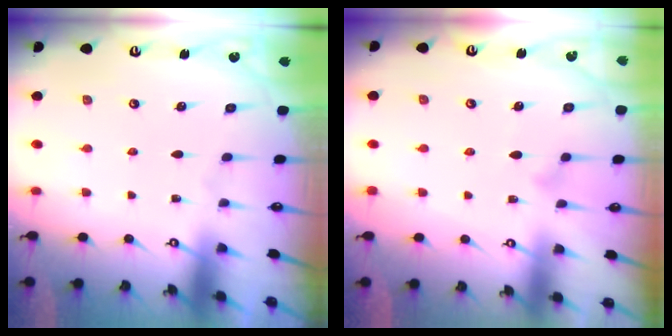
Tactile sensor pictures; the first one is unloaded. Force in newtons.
{"total": 8.1, "press": 8.1, "slide": 0.5}